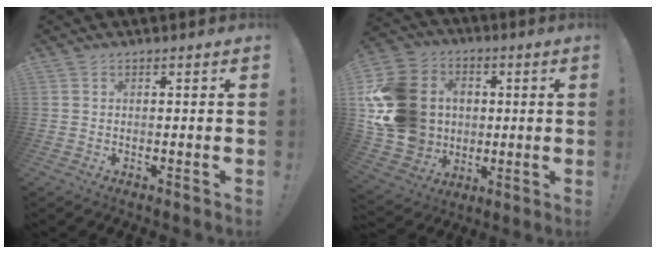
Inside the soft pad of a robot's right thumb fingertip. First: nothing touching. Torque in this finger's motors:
{"motor_torque": [2.59, 2.42, 1.72, 0.22, 0.22]}